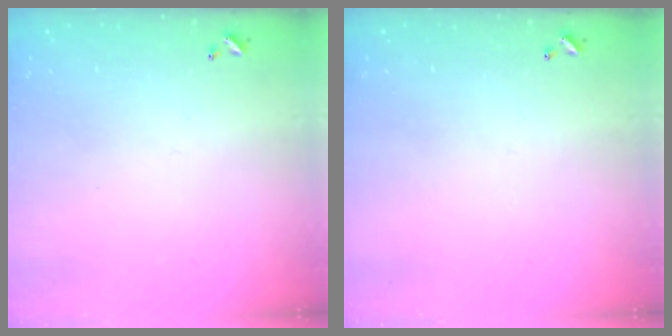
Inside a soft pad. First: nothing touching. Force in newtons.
{"total": 0.0}